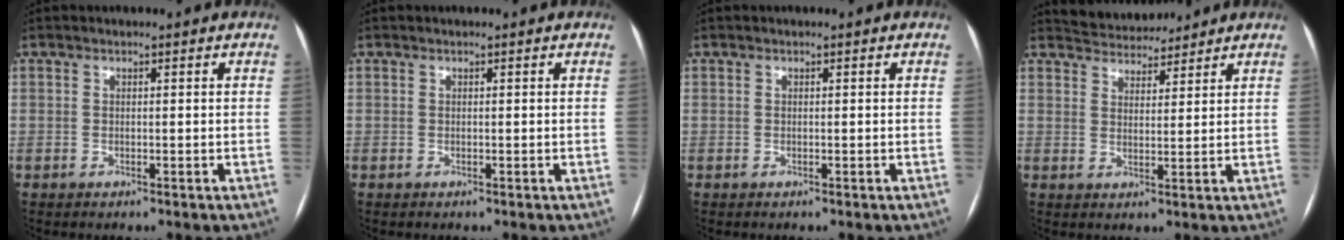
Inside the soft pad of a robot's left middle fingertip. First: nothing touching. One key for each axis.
{"total": 0.0}
{"total": 0.0}
{"total": 6.5, "fx": 6.2, "fy": 1.6, "fz": 0.8, "tx": -0.015, "ty": 0.017, "tz": 0.095}